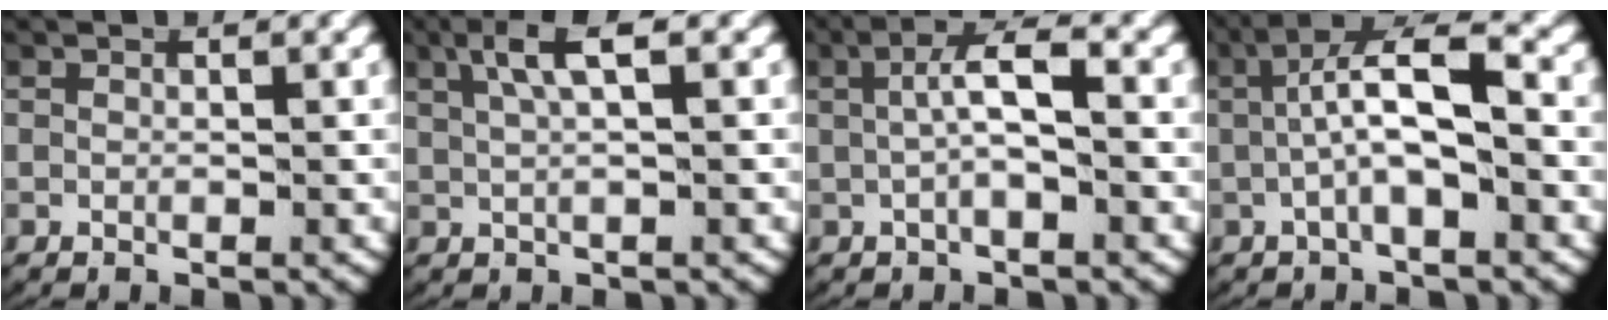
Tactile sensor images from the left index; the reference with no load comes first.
{"total": 4.4, "force": [2.3, 1.0, 3.6], "torque": [-0.061, 0.017, 0.035]}
{"total": 3.7, "force": [0.3, 1.1, 3.5], "torque": [-0.057, 0.012, 0.001]}
{"total": 5.6, "force": [-0.1, 2.1, 5.2], "torque": [-0.087, 0.006, -0.003]}